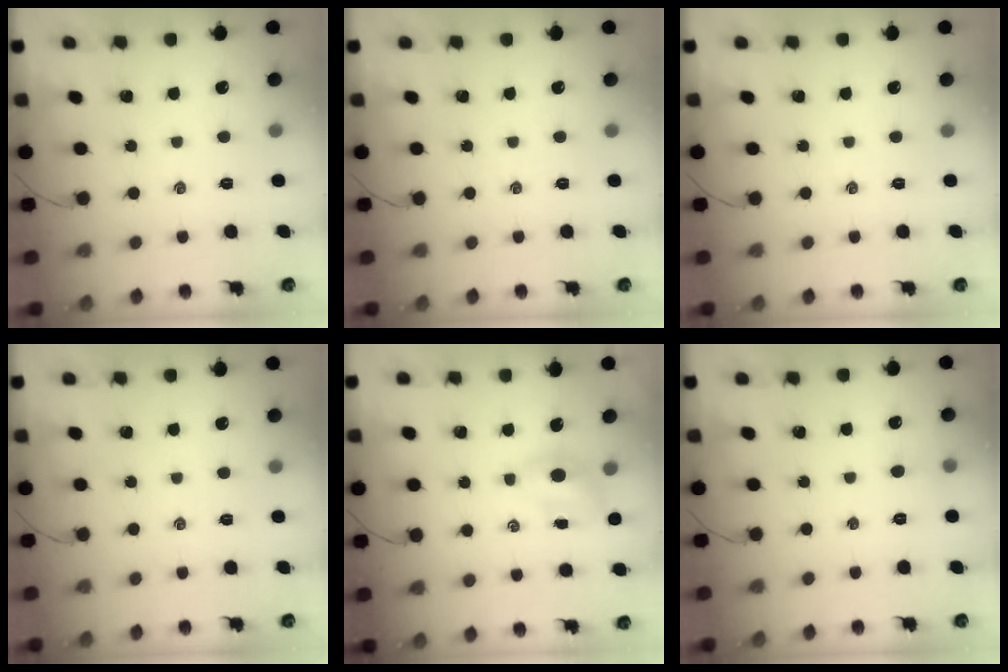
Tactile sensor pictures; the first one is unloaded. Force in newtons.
{"total": 0.0}
{"total": 0.0}
{"total": 0.0}
{"total": 4.3, "press": 4.1, "slide": 1.0}
{"total": 2.8, "press": 2.6, "slide": 1.0}